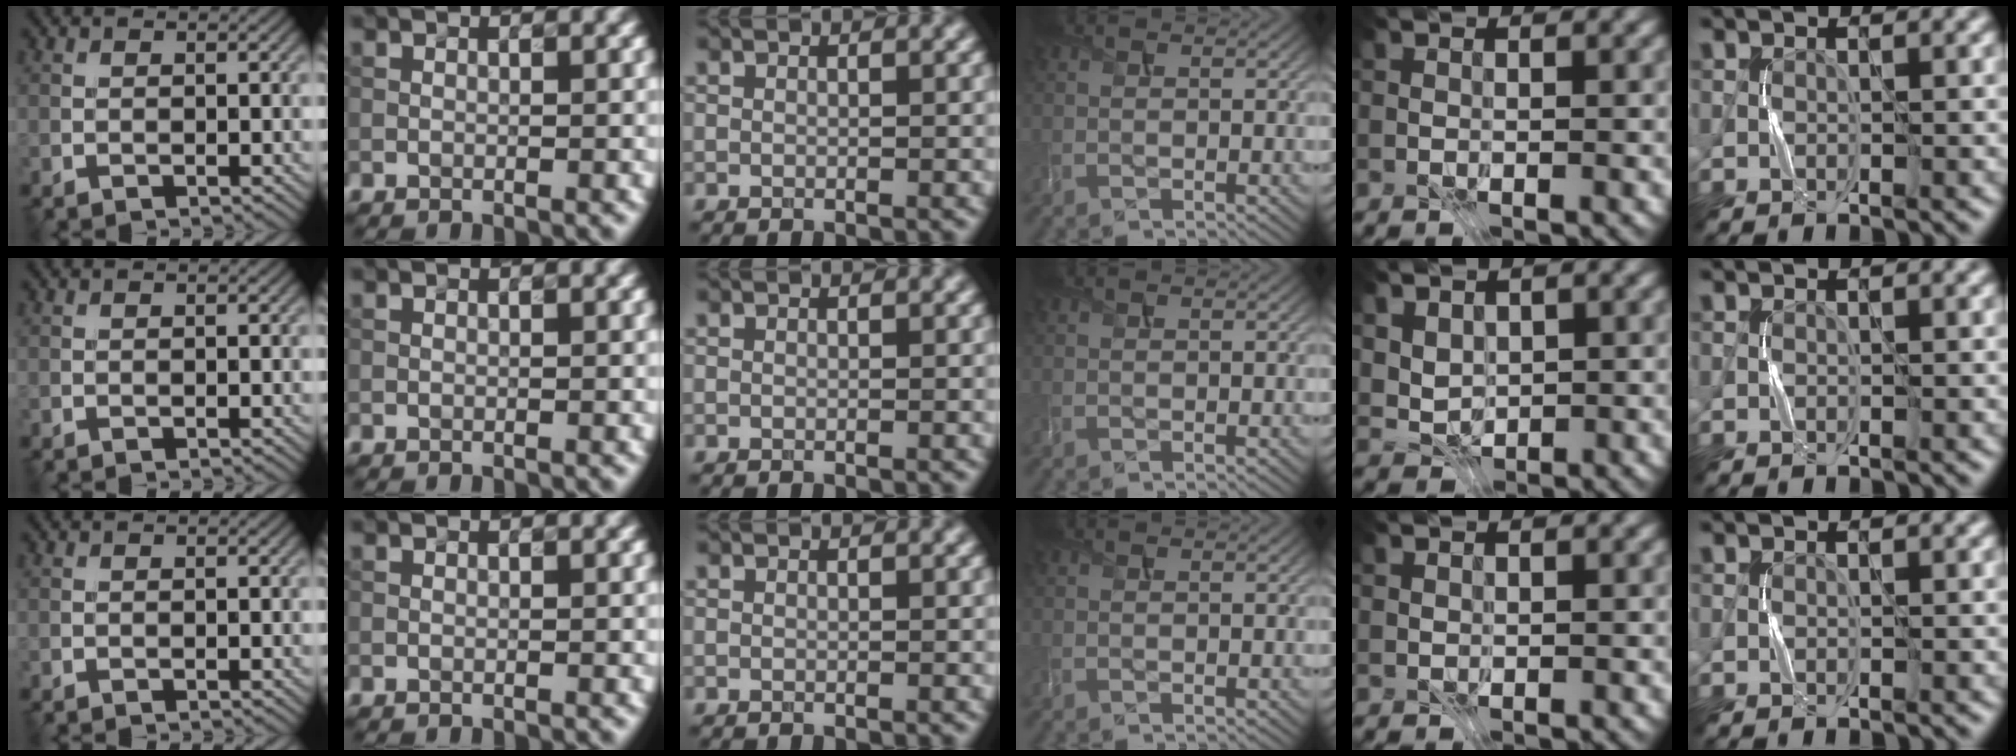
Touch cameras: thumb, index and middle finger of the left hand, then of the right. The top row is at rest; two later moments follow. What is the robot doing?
{"motion": "press", "object": "joystick"}